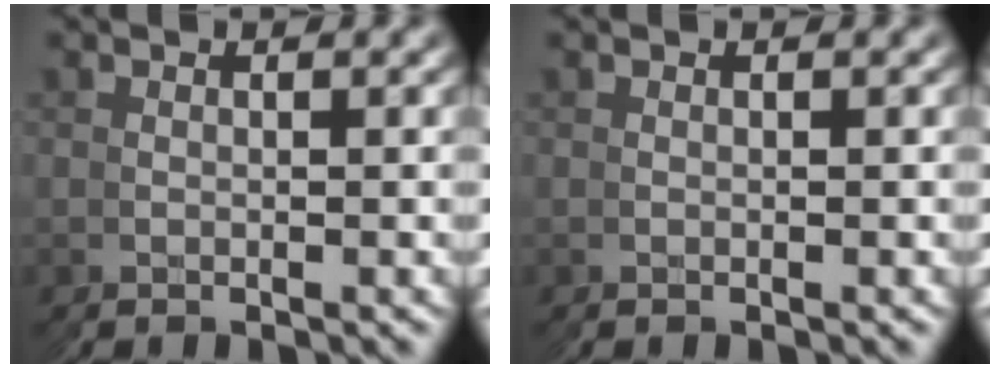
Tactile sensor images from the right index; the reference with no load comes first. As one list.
[{"total": 0.0}]